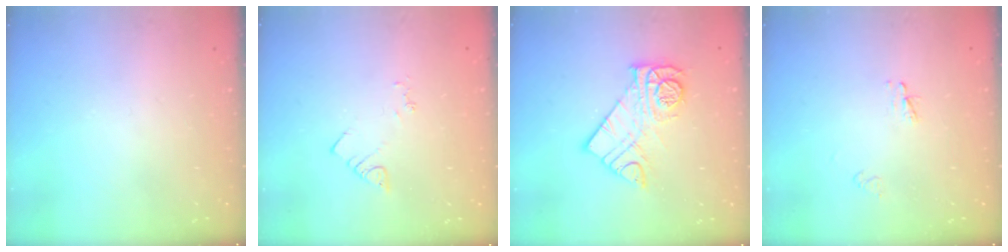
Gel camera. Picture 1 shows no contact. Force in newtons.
{"total": 3.0, "press": 3.0, "slide": 0.4}
{"total": 11.4, "press": 11.4, "slide": 1.0}
{"total": 2.3, "press": 2.2, "slide": 0.2}